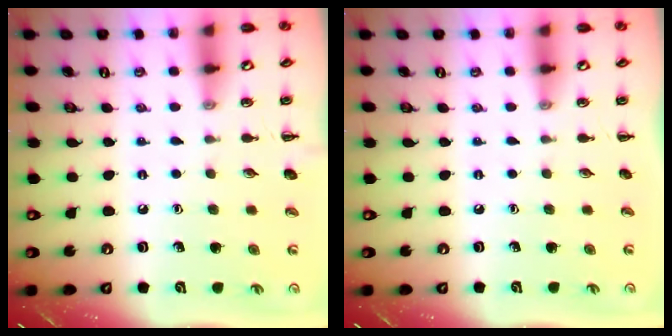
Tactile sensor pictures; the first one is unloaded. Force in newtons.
{"total": 0.0}